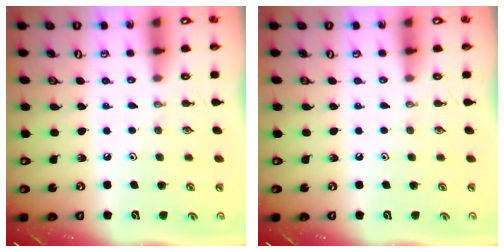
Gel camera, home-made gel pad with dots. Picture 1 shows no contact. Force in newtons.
{"total": 0.0}